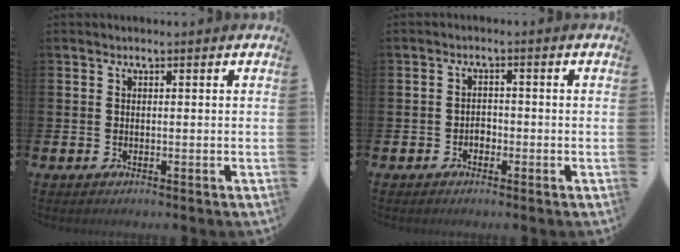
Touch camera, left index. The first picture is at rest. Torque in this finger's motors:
{"motor_torque": [0.06, 0.02, 0.02, 0.03]}